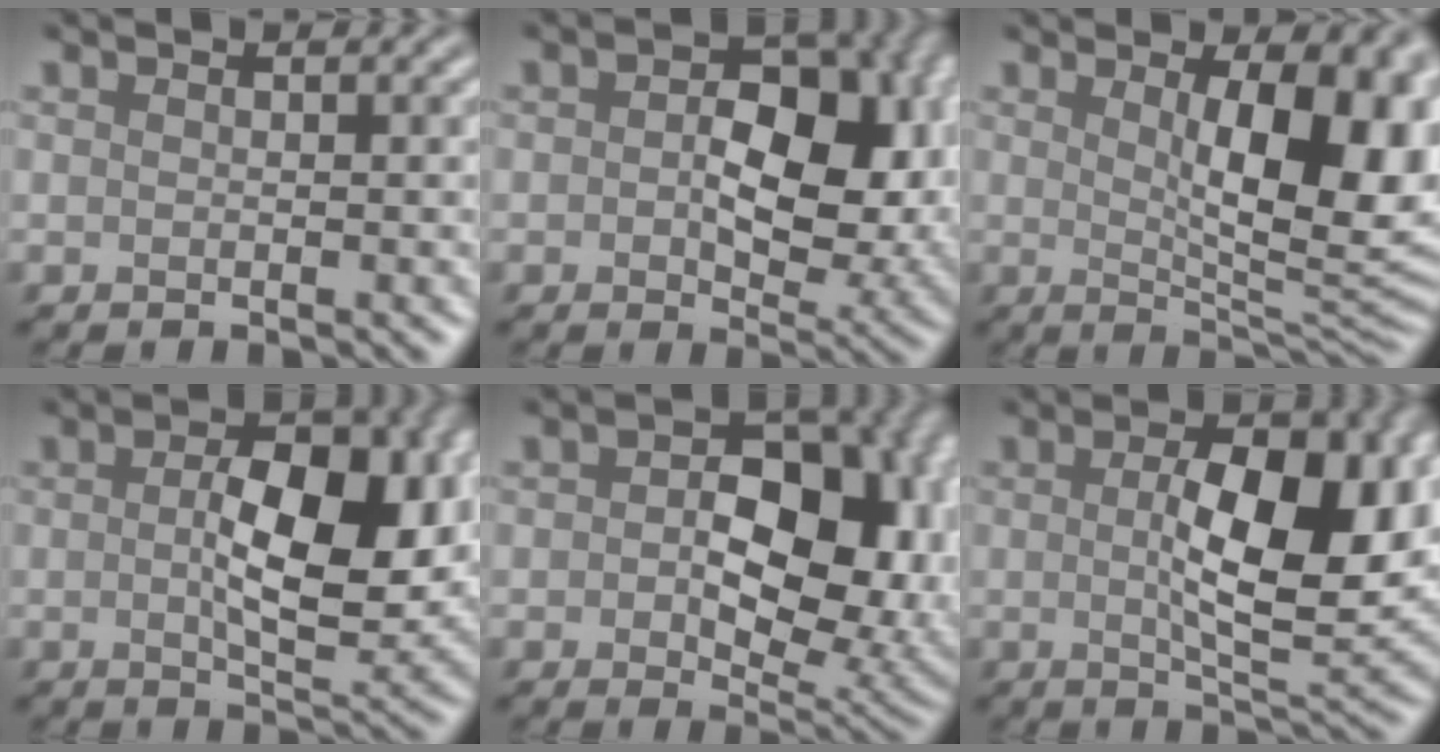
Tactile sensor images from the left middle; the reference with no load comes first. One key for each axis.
{"total": 10.6, "fx": 0.5, "fy": 6.3, "fz": 8.4, "tx": -0.101, "ty": 0.004, "tz": 0.005}
{"total": 10.7, "fx": 1.9, "fy": 4.0, "fz": 9.8, "tx": -0.115, "ty": -0.004, "tz": 0.033}
{"total": 8.7, "fx": 0.3, "fy": 4.1, "fz": 7.6, "tx": -0.118, "ty": -0.001, "tz": 0.008}
{"total": 13.5, "fx": 1.1, "fy": 8.6, "fz": 10.3, "tx": -0.114, "ty": 0.000, "tz": 0.025}
{"total": 9.0, "fx": 0.7, "fy": 3.5, "fz": 8.3, "tx": -0.127, "ty": -0.002, "tz": 0.014}